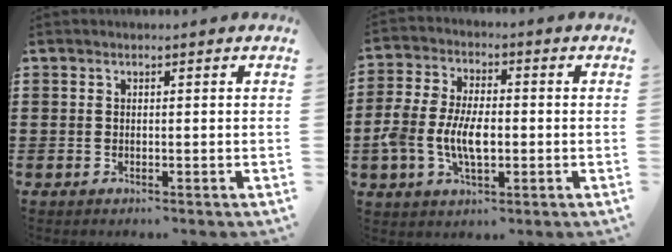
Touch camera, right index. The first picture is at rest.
{"total": 8.1, "force": [-1.7, 4.4, 6.7], "torque": [-0.159, -0.001, -0.038]}